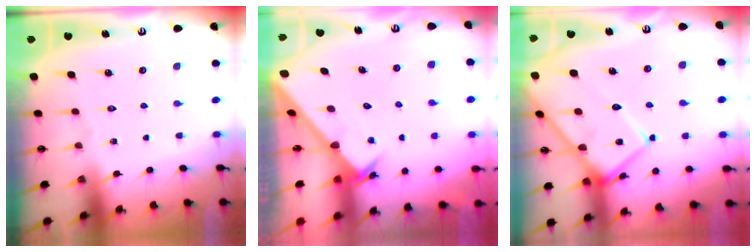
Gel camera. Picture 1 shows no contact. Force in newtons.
{"total": 2.4, "press": 2.4, "slide": 0.2}
{"total": 13.1, "press": 13.1, "slide": 1.3}